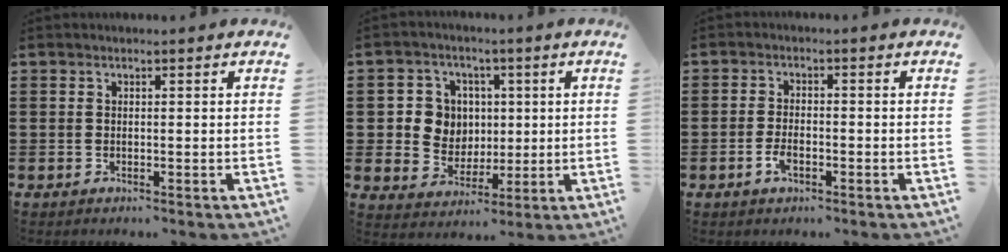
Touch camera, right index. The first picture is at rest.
{"total": 6.8, "force": [0.9, 6.4, 1.9], "torque": [-0.059, 0.017, 0.015]}
{"total": 3.0, "force": [-1.4, 1.4, 2.3], "torque": [-0.056, -0.004, -0.029]}